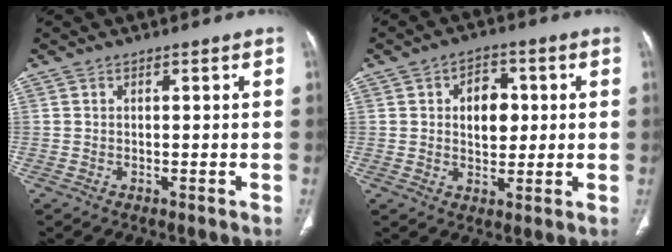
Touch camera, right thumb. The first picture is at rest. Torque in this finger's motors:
{"motor_torque": [0.08, 0.11, 0.05, -0.13, 0.03]}